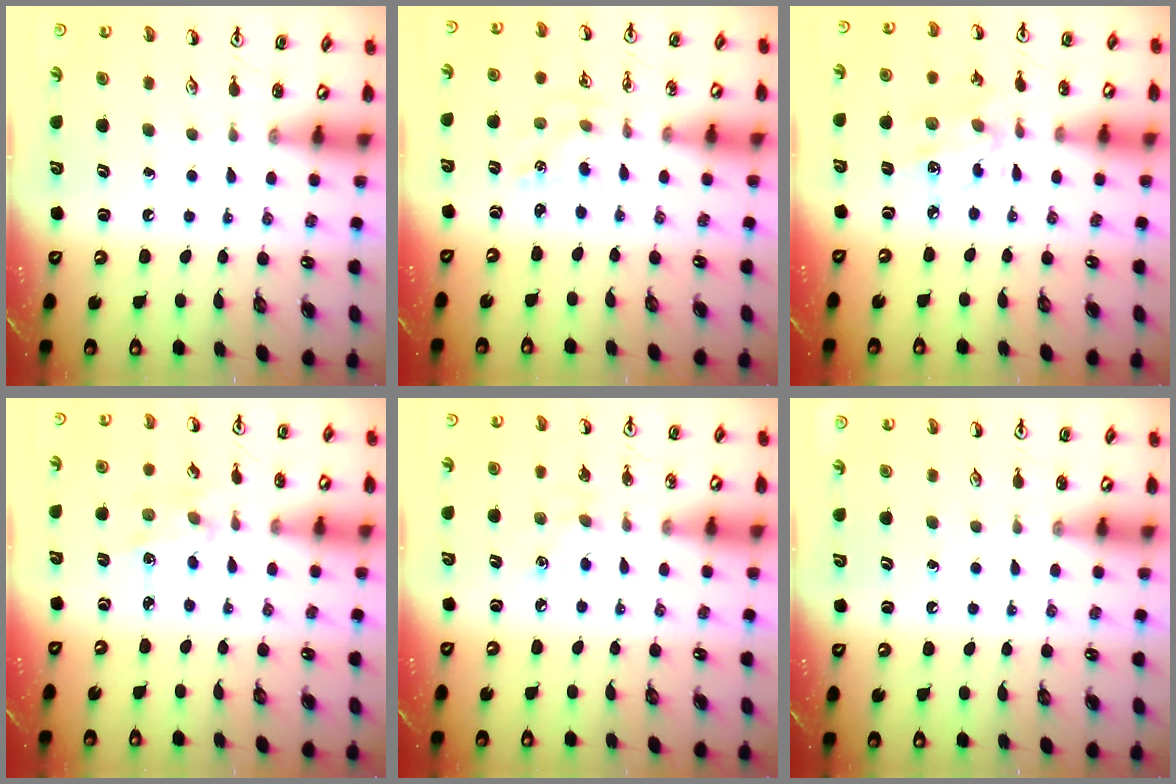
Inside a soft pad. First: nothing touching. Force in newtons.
{"total": 1.2, "press": 1.2, "slide": 0.1}
{"total": 5.8, "press": 5.6, "slide": 1.6}
{"total": 1.2, "press": 1.2, "slide": 0.2}
{"total": 6.6, "press": 6.6, "slide": 0.8}
{"total": 0.0}